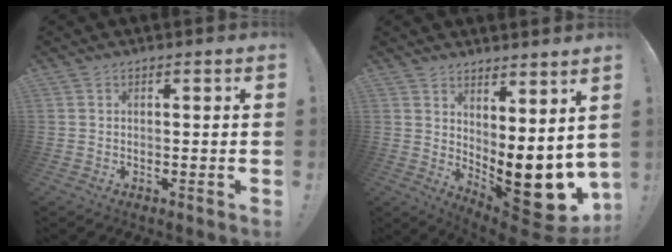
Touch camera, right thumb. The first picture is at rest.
{"total": 13.5, "force": [-2.7, 5.4, 12.1], "torque": [-0.124, -0.019, -0.025]}